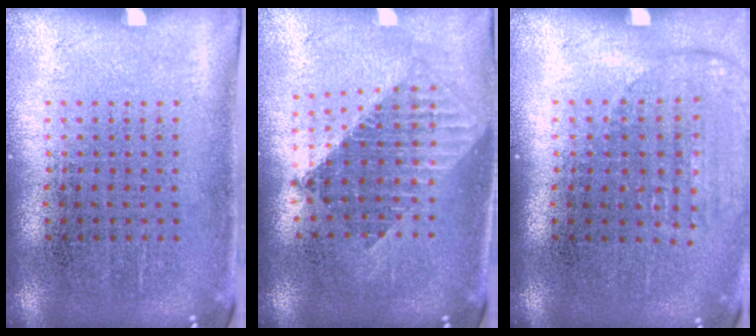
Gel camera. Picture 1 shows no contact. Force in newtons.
{"total": 1.6, "press": 1.3, "slide": 1.0}
{"total": 1.4, "press": 1.2, "slide": 0.6}